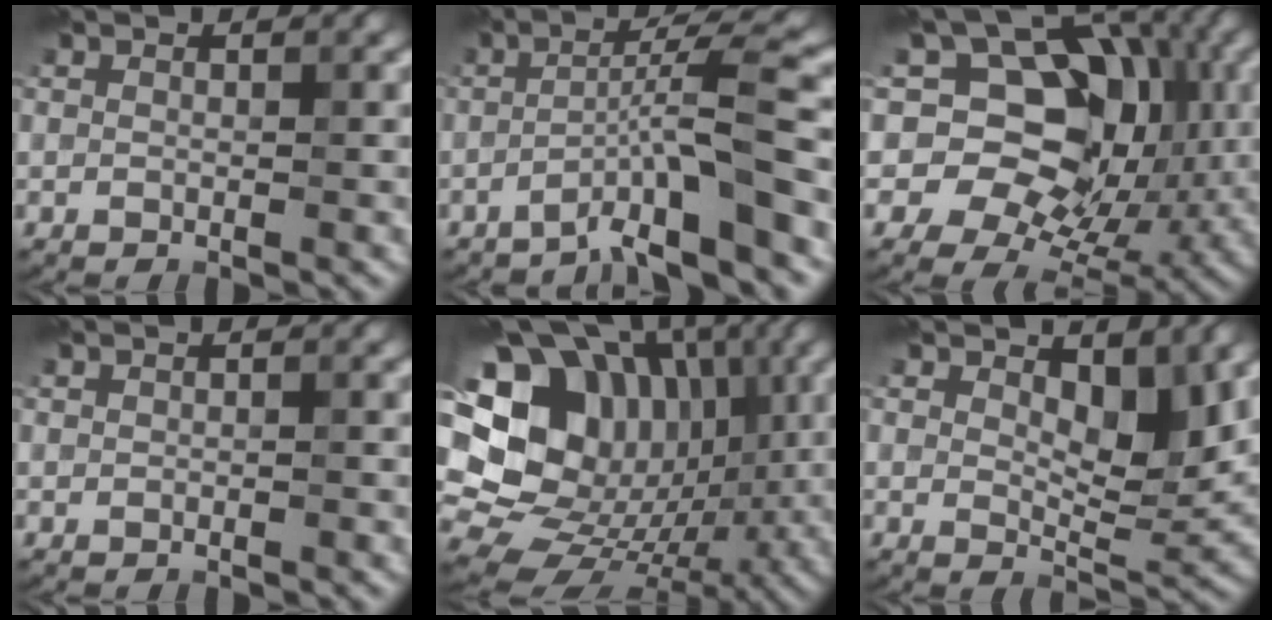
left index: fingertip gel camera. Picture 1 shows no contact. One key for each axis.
{"total": 6.2, "fx": -3.5, "fy": 0.1, "fz": 5.1, "tx": -0.079, "ty": 0.026, "tz": -0.066}
{"total": 15.4, "fx": 4.5, "fy": 11.4, "fz": 9.3, "tx": -0.138, "ty": 0.051, "tz": 0.059}
{"total": 0.0}
{"total": 20.8, "fx": 3.9, "fy": 16.9, "fz": 11.5, "tx": -0.217, "ty": 0.041, "tz": 0.070}
{"total": 4.2, "fx": 1.8, "fy": 1.9, "fz": 3.3, "tx": -0.057, "ty": -0.005, "tz": 0.029}